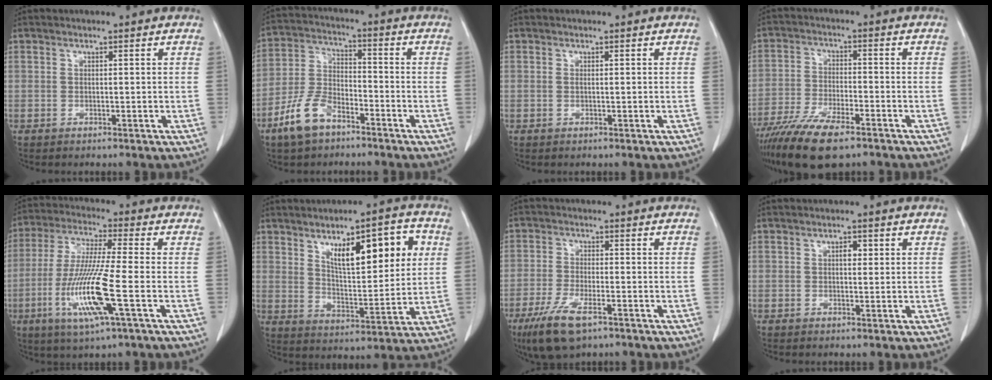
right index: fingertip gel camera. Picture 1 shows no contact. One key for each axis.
{"total": 9.2, "fx": -5.9, "fy": 4.6, "fz": 5.4, "tx": -0.124, "ty": 0.004, "tz": -0.117}
{"total": 0.6, "fx": 0.0, "fy": 0.2, "fz": 0.5, "tx": -0.011, "ty": -0.002, "tz": 0.002}
{"total": 11.9, "fx": -8.5, "fy": 3.1, "fz": 7.7, "tx": -0.139, "ty": -0.021, "tz": -0.151}
{"total": 13.3, "fx": -4.1, "fy": 0.1, "fz": 12.6, "tx": -0.261, "ty": -0.018, "tz": -0.082}
{"total": 13.9, "fx": 5.4, "fy": 4.1, "fz": 12.2, "tx": -0.178, "ty": 0.012, "tz": 0.090}
{"total": 8.3, "fx": -5.0, "fy": 2.5, "fz": 6.1, "tx": -0.121, "ty": -0.017, "tz": -0.088}
{"total": 1.6, "fx": 0.4, "fy": 0.8, "fz": 1.3, "tx": -0.018, "ty": 0.002, "tz": 0.005}